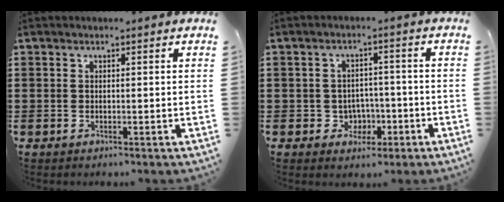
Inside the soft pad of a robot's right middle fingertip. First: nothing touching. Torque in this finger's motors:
{"motor_torque": [-0.25, -0.03, 0.03, 0.04]}